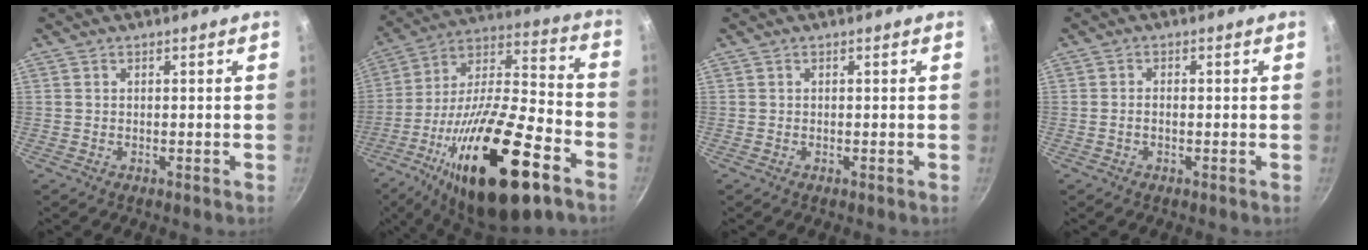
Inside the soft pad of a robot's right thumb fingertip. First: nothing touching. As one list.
[{"total": 30.7, "force": [-14.6, 10.7, 24.7], "torque": [-0.399, 0.054, -0.249]}, {"total": 0.0}, {"total": 1.4, "force": [-0.3, 0.8, 1.0], "torque": [-0.023, 0.008, -0.008]}]